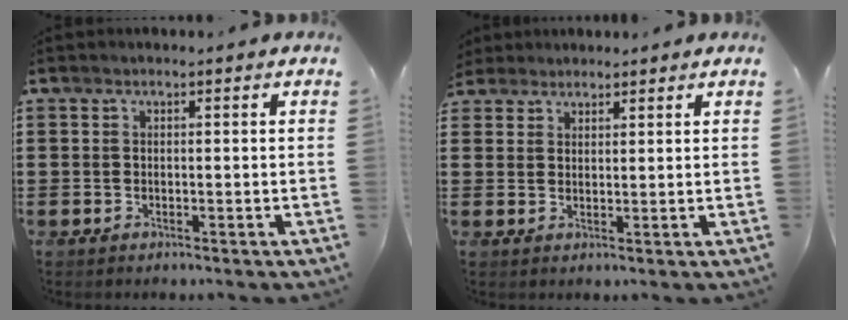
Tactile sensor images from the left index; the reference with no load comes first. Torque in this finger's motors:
{"motor_torque": [0.77, -0.54, 1.06, 0.21]}